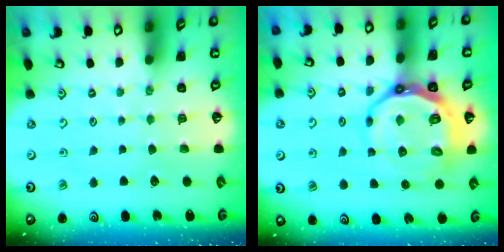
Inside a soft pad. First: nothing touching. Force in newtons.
{"total": 15.2, "press": 14.7, "slide": 3.8}